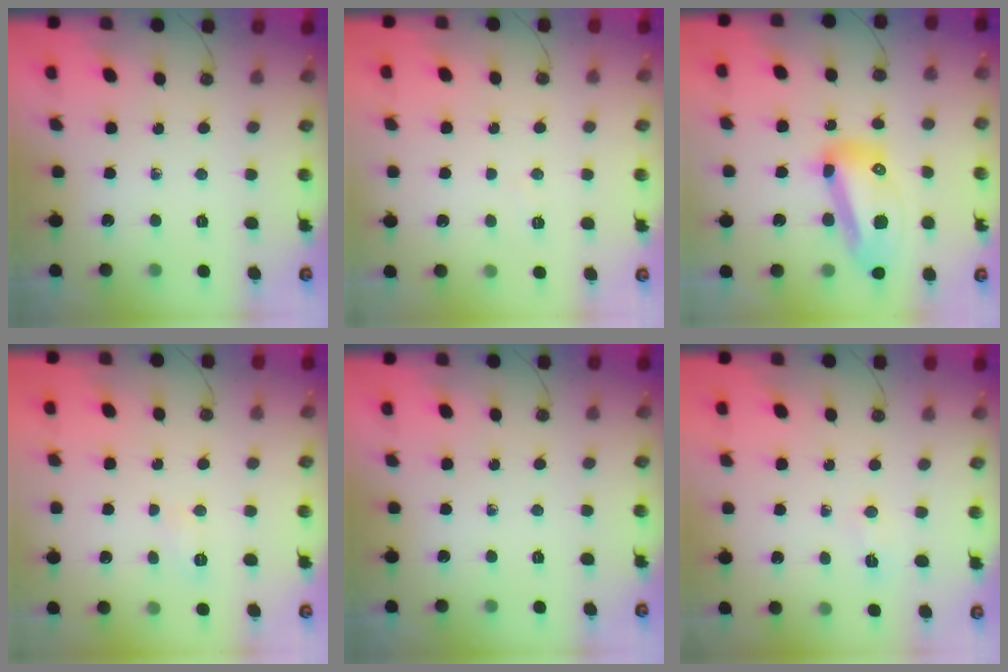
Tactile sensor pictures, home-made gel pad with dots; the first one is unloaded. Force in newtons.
{"total": 3.4, "press": 3.4, "slide": 0.5}
{"total": 15.0, "press": 14.9, "slide": 1.8}
{"total": 5.0, "press": 4.9, "slide": 0.7}
{"total": 0.0}
{"total": 7.0, "press": 2.8, "slide": 6.4}